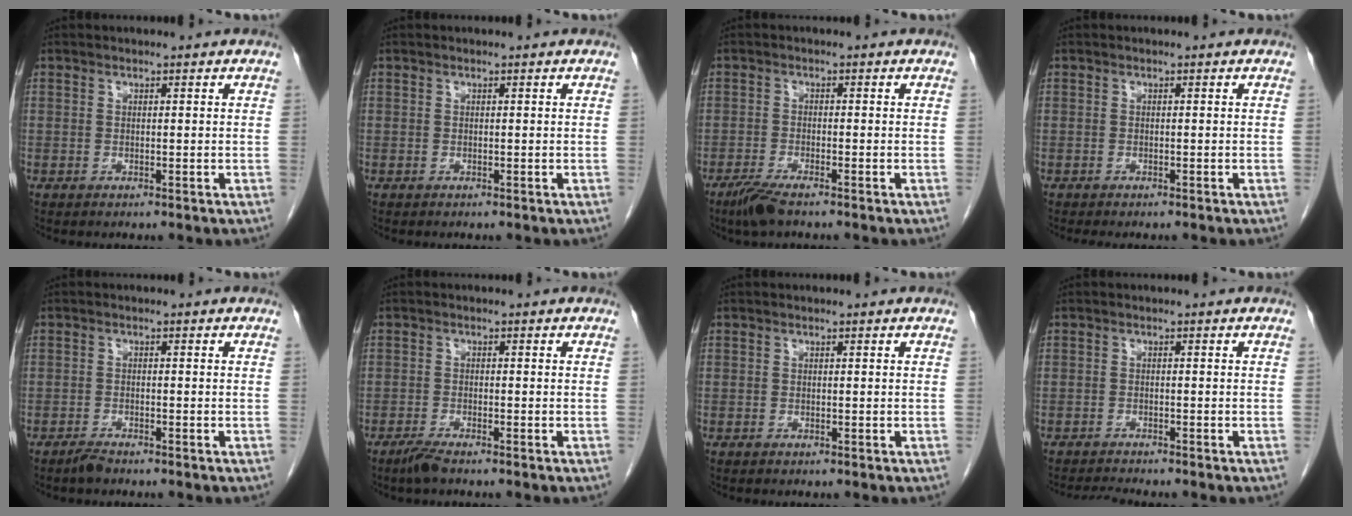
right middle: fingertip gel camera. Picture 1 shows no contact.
{"total": 0.0}
{"total": 3.7, "force": [-2.8, 0.4, 2.4], "torque": [-0.054, -0.009, -0.055]}
{"total": 2.2, "force": [-1.9, 0.3, 1.0], "torque": [-0.016, -0.006, -0.021]}
{"total": 1.4, "force": [-1.3, 0.1, 0.6], "torque": [-0.014, -0.002, -0.024]}
{"total": 2.2, "force": [-1.8, 0.1, 1.3], "torque": [-0.035, -0.006, -0.037]}
{"total": 0.0}
{"total": 3.1, "force": [-3.0, -0.6, 0.8], "torque": [-0.017, -0.017, -0.048]}